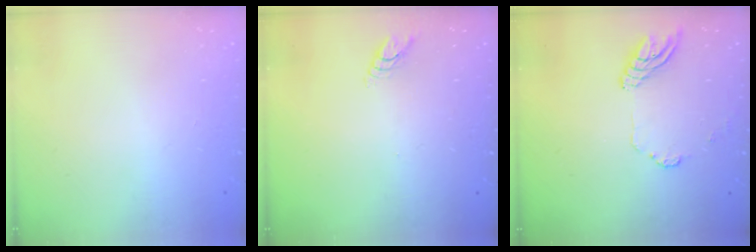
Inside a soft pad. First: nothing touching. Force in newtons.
{"total": 3.3, "press": 3.3, "slide": 0.3}
{"total": 10.5, "press": 10.4, "slide": 1.1}